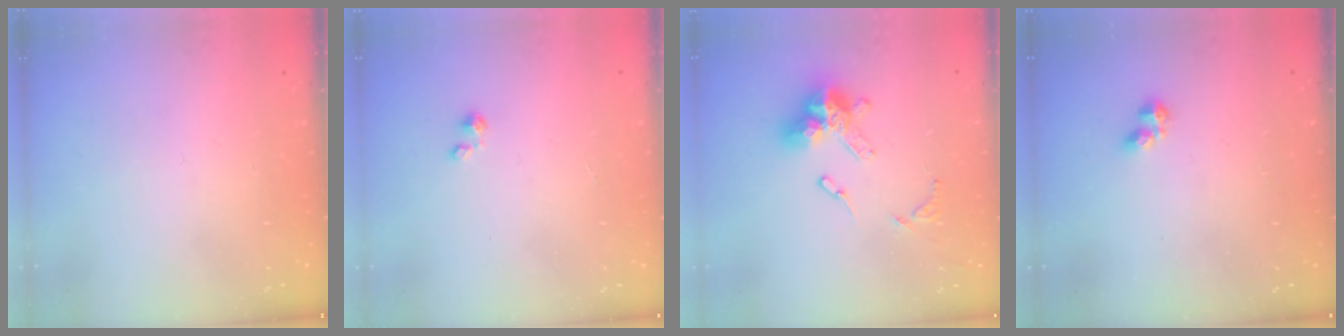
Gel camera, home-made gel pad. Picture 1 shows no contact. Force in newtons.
{"total": 0.0}
{"total": 14.2, "press": 14.1, "slide": 1.3}
{"total": 2.3, "press": 2.2, "slide": 0.6}